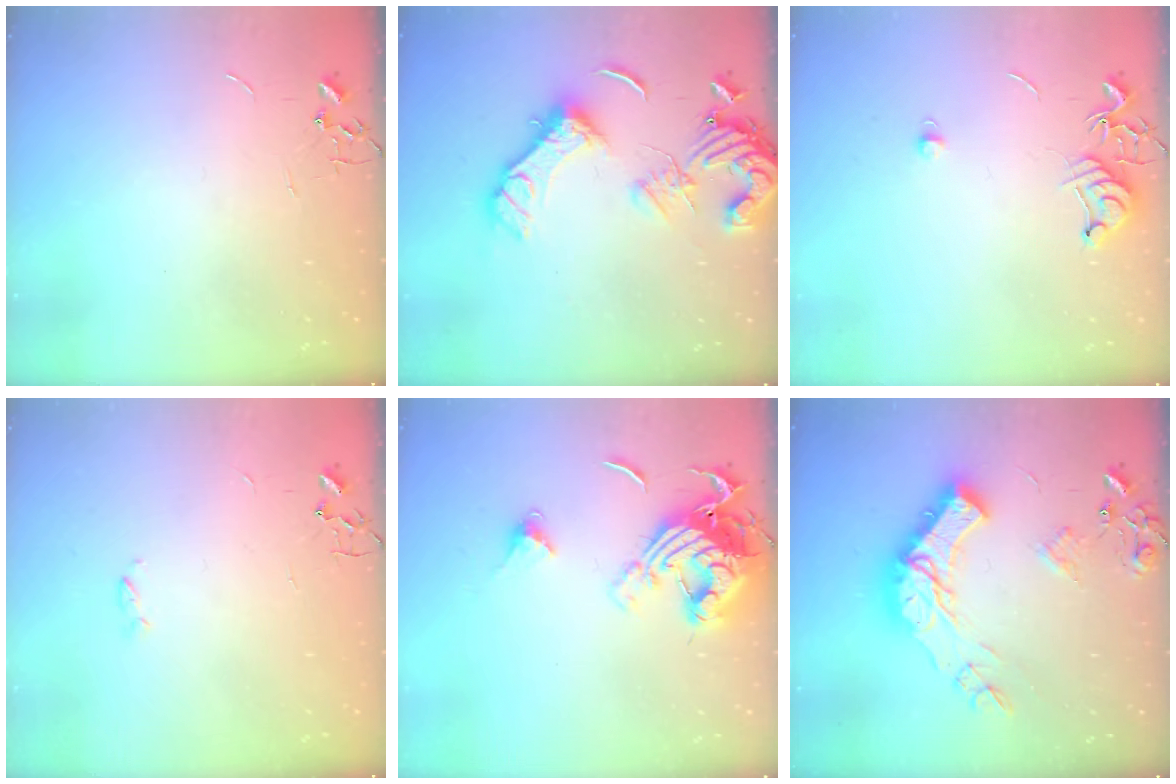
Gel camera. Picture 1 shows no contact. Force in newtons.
{"total": 16.9, "press": 16.8, "slide": 2.3}
{"total": 7.8, "press": 7.7, "slide": 1.0}
{"total": 2.4, "press": 2.4, "slide": 0.5}
{"total": 15.3, "press": 15.2, "slide": 1.7}
{"total": 23.2, "press": 23.0, "slide": 3.0}